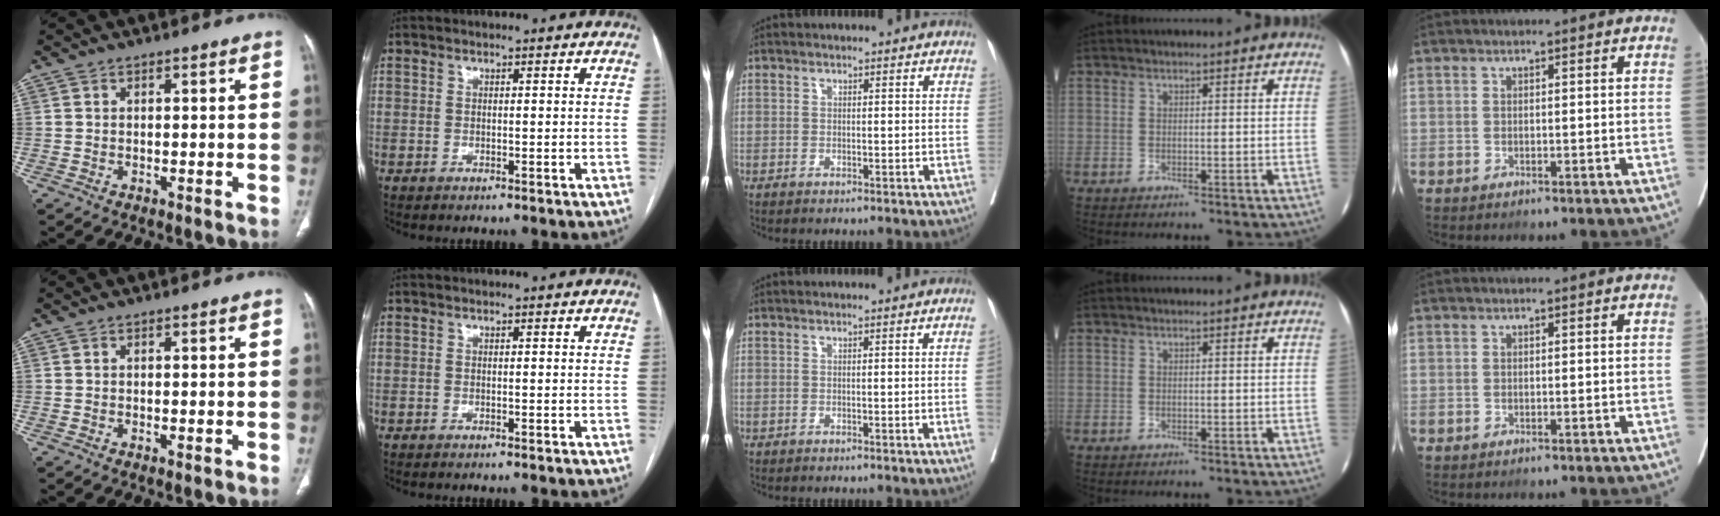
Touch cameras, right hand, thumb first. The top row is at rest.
{"middle": {"total": 1.2, "force": [-0.2, -0.1, 1.1], "torque": [-0.020, 0.006, -0.001]}}